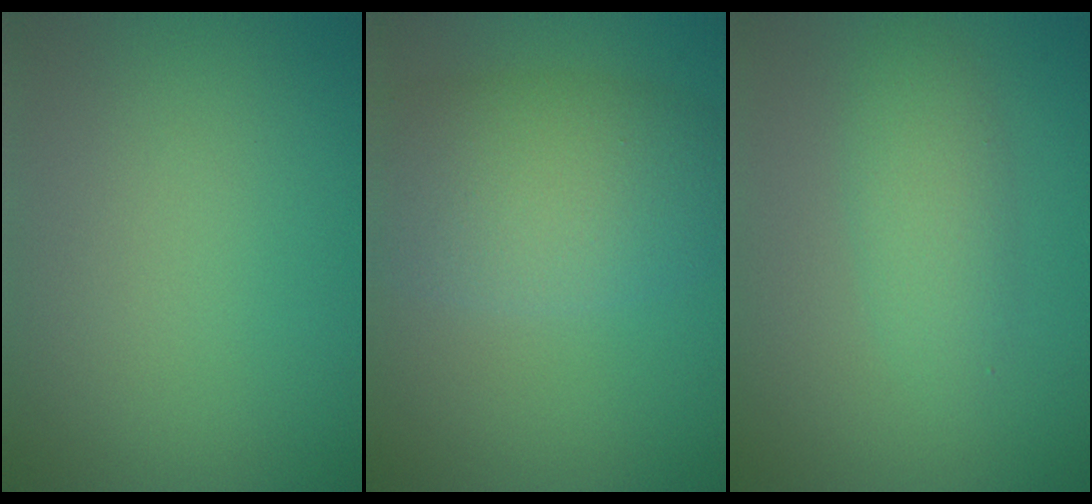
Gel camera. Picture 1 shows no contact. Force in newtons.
{"total": 7.5, "press": 7.5, "slide": 0.4}
{"total": 2.6, "press": 2.6, "slide": 0.2}